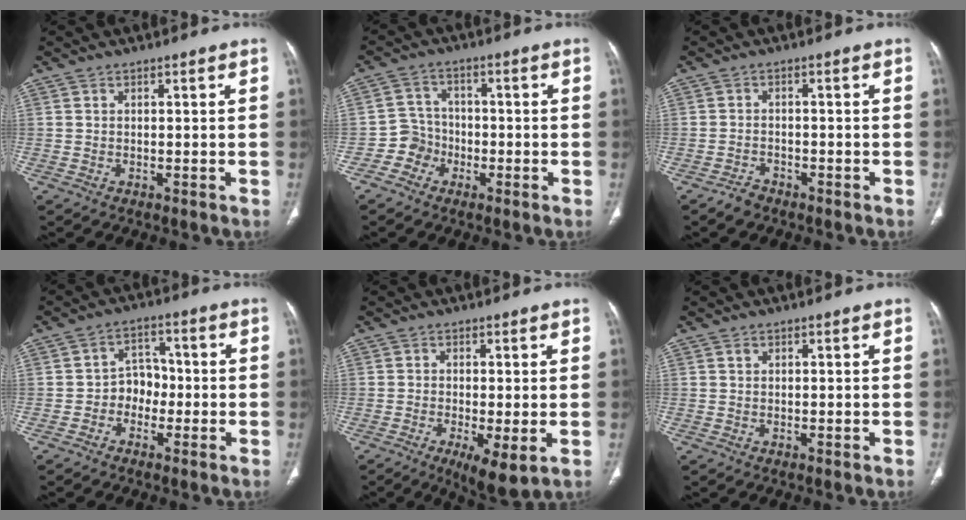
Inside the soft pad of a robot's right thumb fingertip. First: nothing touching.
{"total": 4.8, "force": [-2.2, 4.3, 0.1], "torque": [0.029, 0.018, -0.051]}
{"total": 2.1, "force": [-1.8, 1.1, 0.4], "torque": [-0.013, 0.009, -0.030]}
{"total": 5.1, "force": [-1.6, 4.2, 2.4], "torque": [-0.004, 0.025, -0.039]}
{"total": 6.8, "force": [-2.1, 1.8, 6.2], "torque": [-0.107, -0.019, -0.032]}
{"total": 0.6, "force": [0.3, 0.4, 0.3], "torque": [-0.004, 0.002, 0.006]}